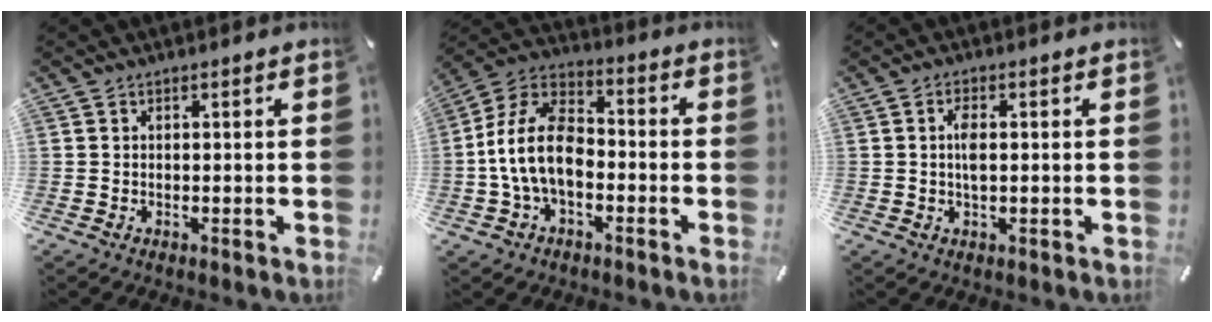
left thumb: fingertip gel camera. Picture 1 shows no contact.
{"total": 13.8, "force": [-3.6, 8.7, 10.0], "torque": [-0.212, 0.029, -0.069]}
{"total": 3.2, "force": [0.2, 1.2, 3.0], "torque": [-0.067, 0.001, -0.001]}